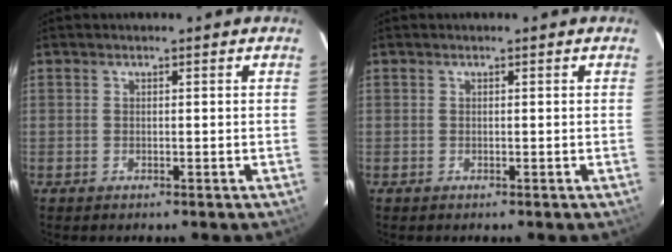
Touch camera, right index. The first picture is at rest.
{"total": 0.0}